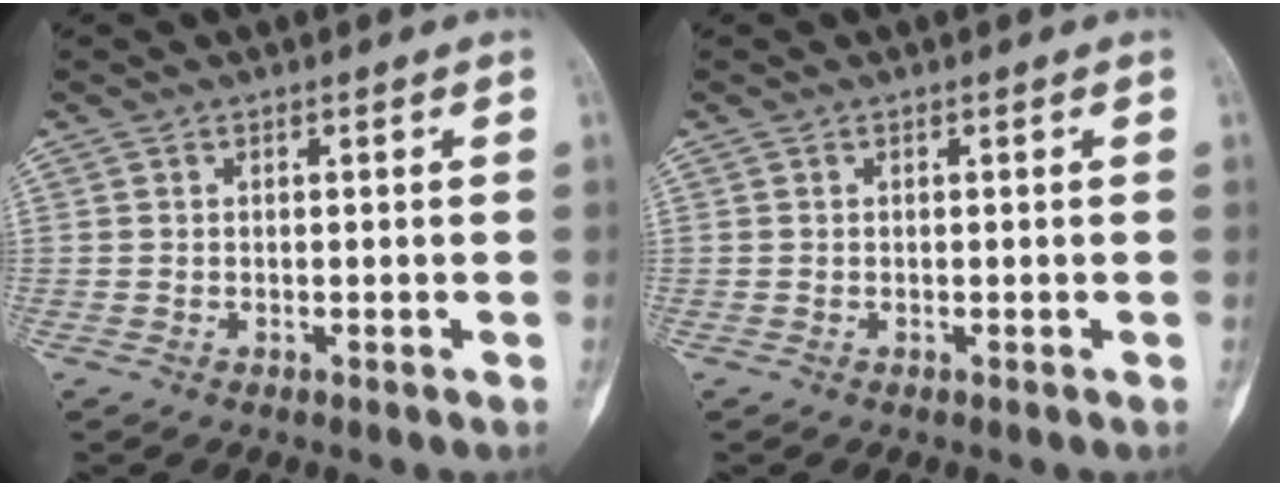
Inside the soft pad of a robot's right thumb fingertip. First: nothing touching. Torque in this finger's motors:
{"motor_torque": [0.58, 0.24, 0.21, 0.07, 0.11]}